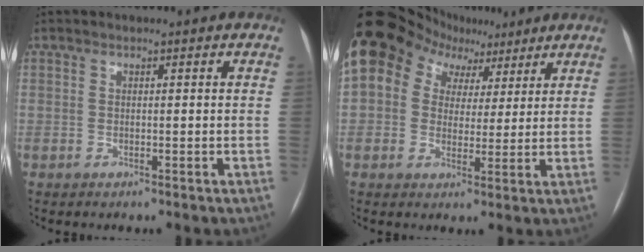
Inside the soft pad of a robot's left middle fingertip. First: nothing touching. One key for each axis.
{"total": 15.0, "fx": 7.7, "fy": 11.0, "fz": 6.8, "tx": -0.130, "ty": 0.073, "tz": 0.129}